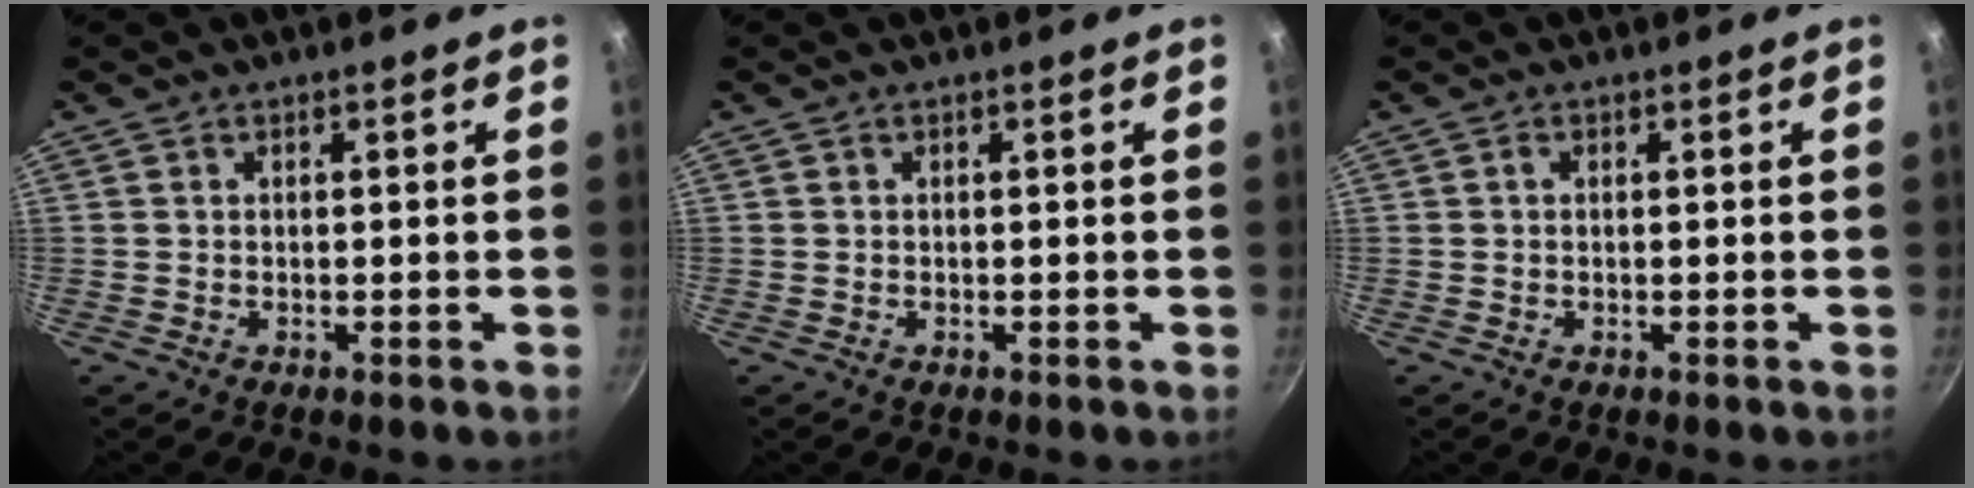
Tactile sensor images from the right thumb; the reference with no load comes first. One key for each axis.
{"total": 0.0}
{"total": 0.6, "fx": 0.1, "fy": 0.4, "fz": 0.4, "tx": -0.008, "ty": 0.004, "tz": 0.002}